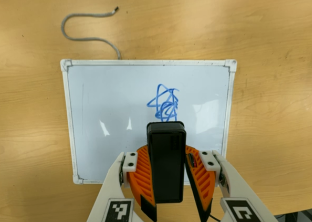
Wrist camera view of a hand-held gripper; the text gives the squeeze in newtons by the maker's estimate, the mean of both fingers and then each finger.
{"total": 8.8, "left": 8.8, "right": 8.7}